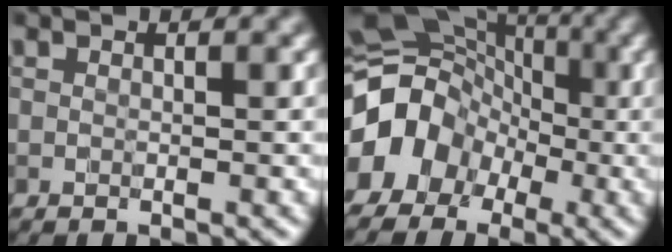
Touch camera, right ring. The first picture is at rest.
{"total": 9.9, "force": [-1.8, 8.7, 4.5], "torque": [-0.068, -0.007, -0.055]}